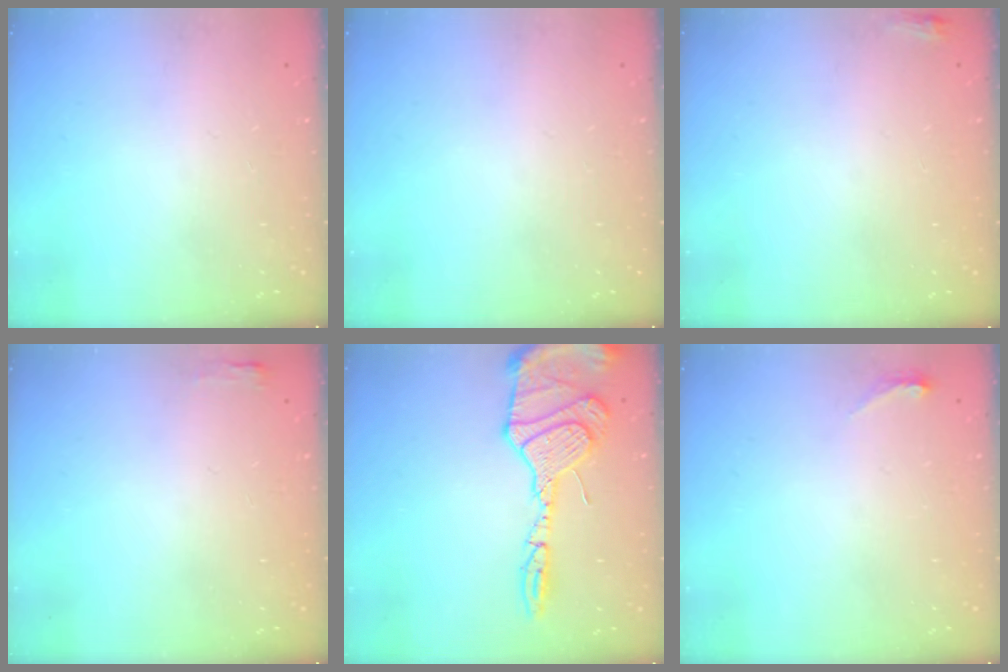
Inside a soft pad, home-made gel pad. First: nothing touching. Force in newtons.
{"total": 0.0}
{"total": 3.2, "press": 2.9, "slide": 1.3}
{"total": 2.7, "press": 2.6, "slide": 0.8}
{"total": 18.6, "press": 18.4, "slide": 3.1}
{"total": 3.7, "press": 3.4, "slide": 1.5}